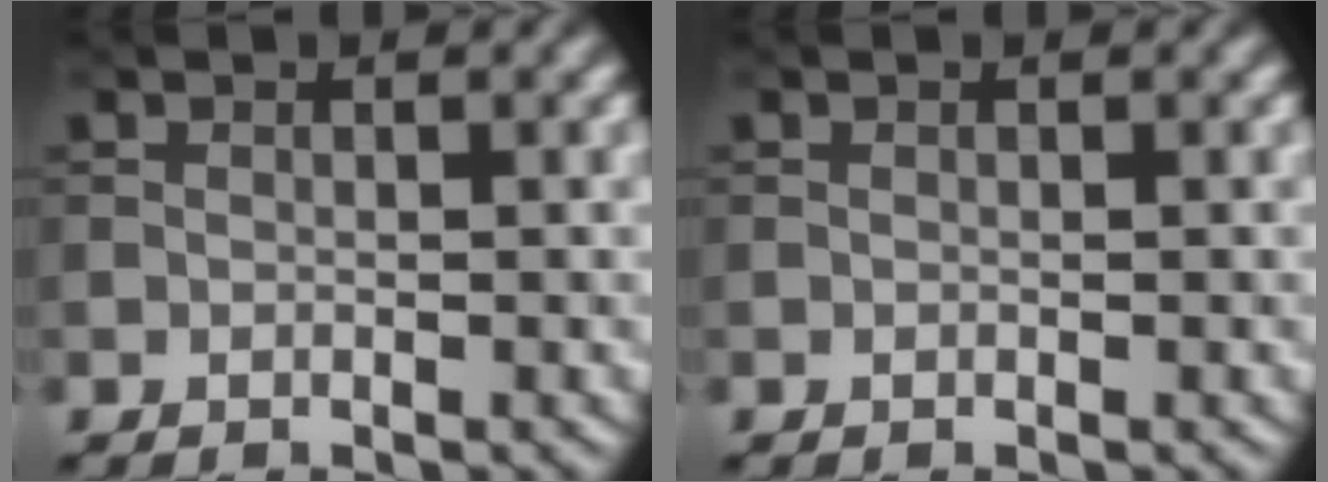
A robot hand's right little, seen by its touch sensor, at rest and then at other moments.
{"total": 0.0}